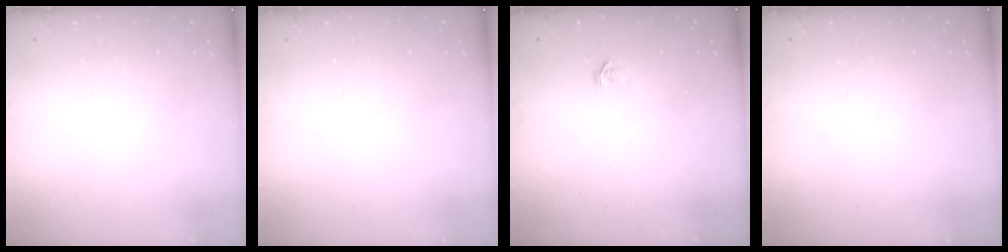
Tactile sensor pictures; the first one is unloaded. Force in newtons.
{"total": 0.0}
{"total": 2.1, "press": 2.1, "slide": 0.2}
{"total": 0.0}